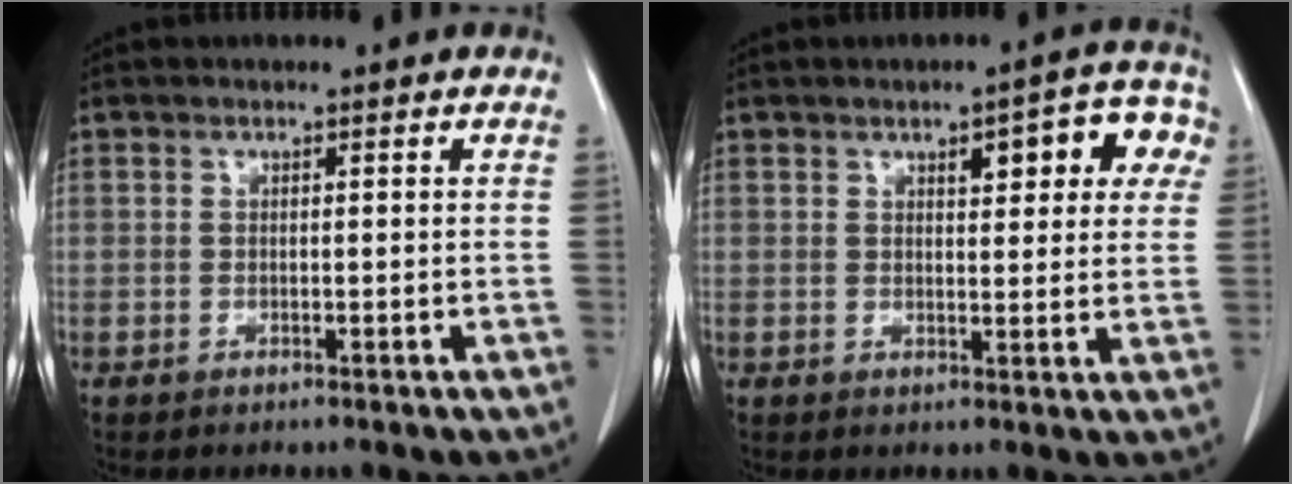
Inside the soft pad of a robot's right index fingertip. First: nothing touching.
{"total": 8.5, "force": [3.4, 3.0, 7.2], "torque": [-0.075, 0.021, 0.039]}